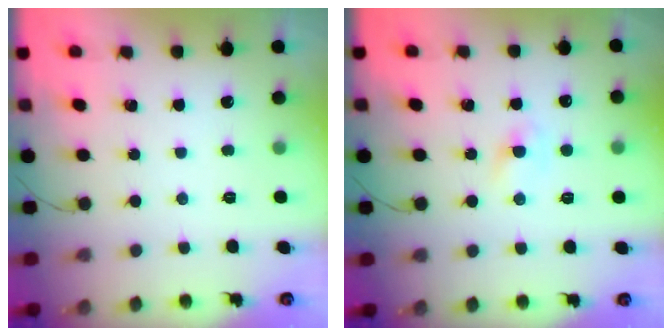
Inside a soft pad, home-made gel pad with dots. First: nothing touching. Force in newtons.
{"total": 1.9, "press": 1.8, "slide": 0.8}